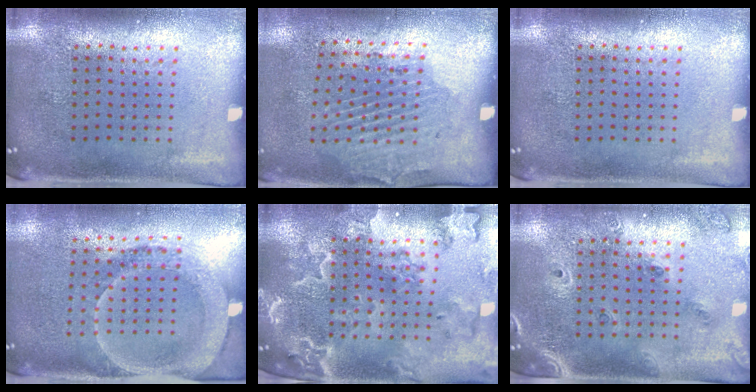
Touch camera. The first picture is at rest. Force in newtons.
{"total": 1.9, "press": 1.2, "slide": 1.5}
{"total": 0.0}
{"total": 1.8, "press": 1.7, "slide": 0.7}
{"total": 3.5, "press": 3.1, "slide": 1.6}
{"total": 1.5, "press": 1.5, "slide": 0.4}